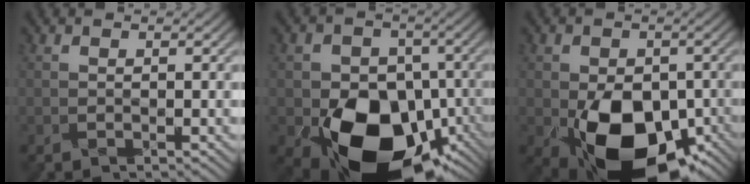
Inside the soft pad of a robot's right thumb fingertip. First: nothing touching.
{"total": 14.1, "force": [-5.7, 10.3, 7.8], "torque": [-0.115, -0.042, -0.089]}
{"total": 11.8, "force": [-4.7, 7.5, 7.8], "torque": [-0.123, -0.030, -0.065]}